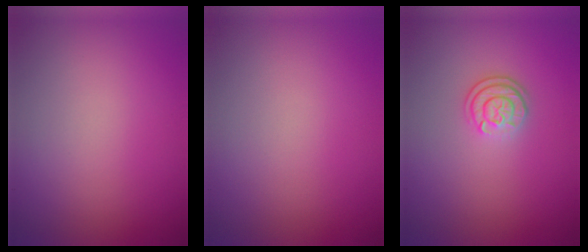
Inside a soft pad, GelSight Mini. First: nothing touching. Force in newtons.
{"total": 0.0}
{"total": 2.5, "press": 2.0, "slide": 1.5}